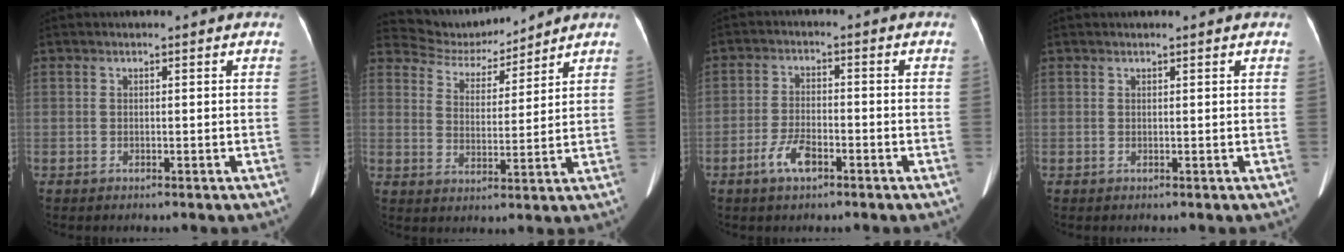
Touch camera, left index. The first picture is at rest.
{"total": 7.8, "force": [7.7, 1.2, 0.1], "torque": [-0.010, 0.006, 0.139]}
{"total": 5.0, "force": [-4.1, 1.4, 2.6], "torque": [-0.058, -0.004, -0.075]}
{"total": 0.6, "force": [-0.6, -0.3, -0.2], "torque": [0.006, 0.009, -0.009]}